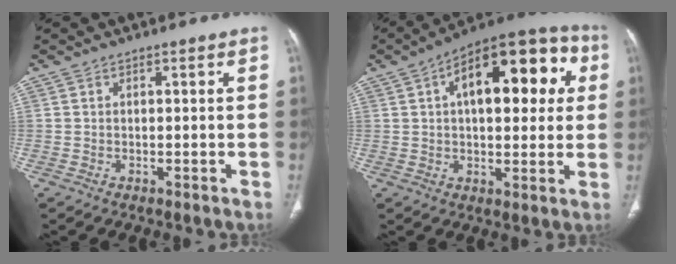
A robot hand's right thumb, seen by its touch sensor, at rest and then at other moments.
{"total": 21.2, "force": [5.6, 10.5, 17.6], "torque": [-0.201, 0.028, 0.071]}